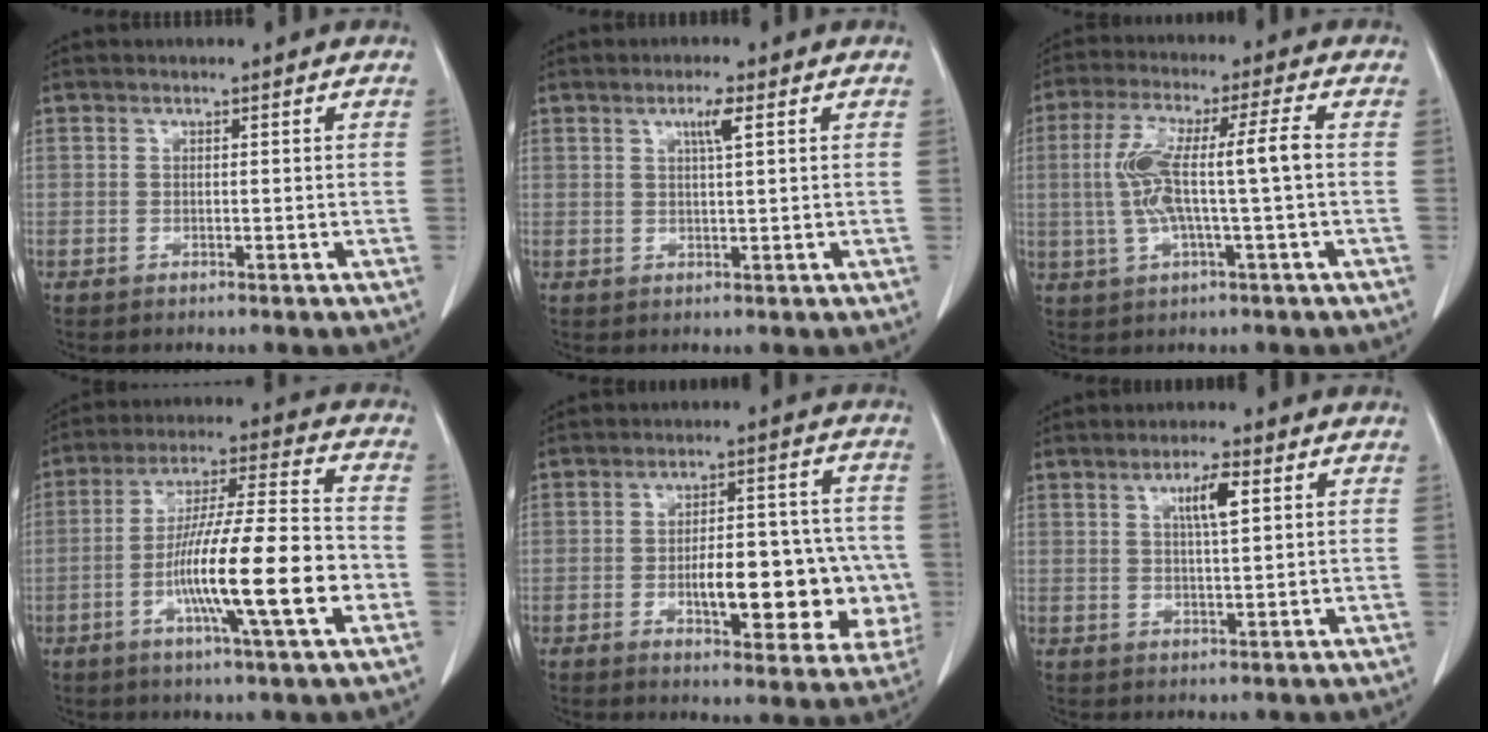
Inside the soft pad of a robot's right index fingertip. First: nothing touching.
{"total": 2.9, "force": [1.3, 0.0, 2.6], "torque": [-0.048, 0.000, 0.022]}
{"total": 10.3, "force": [0.0, 0.7, 10.2], "torque": [-0.208, 0.023, 0.000]}
{"total": 17.2, "force": [-4.9, 0.7, 16.5], "torque": [-0.286, -0.005, -0.084]}
{"total": 15.6, "force": [-3.2, 5.8, 14.2], "torque": [-0.166, 0.027, -0.032]}
{"total": 4.6, "force": [1.8, 0.6, 4.2], "torque": [-0.075, 0.001, 0.032]}